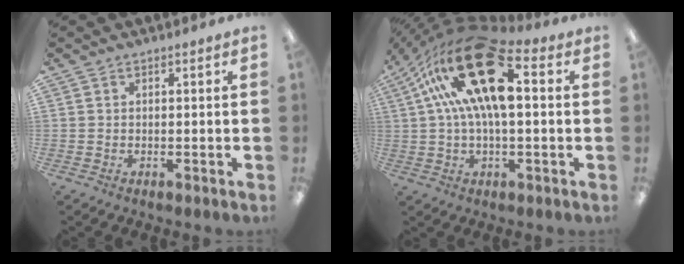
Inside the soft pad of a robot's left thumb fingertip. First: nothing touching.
{"total": 24.0, "force": [8.1, 10.9, 19.8], "torque": [-0.344, -0.021, 0.139]}